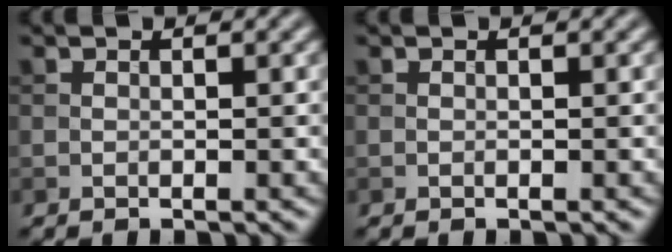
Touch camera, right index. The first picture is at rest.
{"total": 0.0}